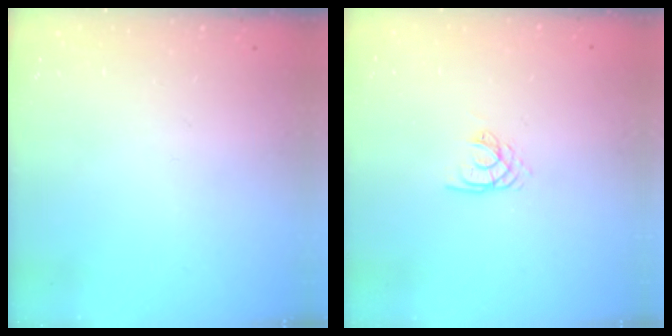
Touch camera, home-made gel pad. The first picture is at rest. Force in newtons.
{"total": 2.2, "press": 2.2, "slide": 0.2}